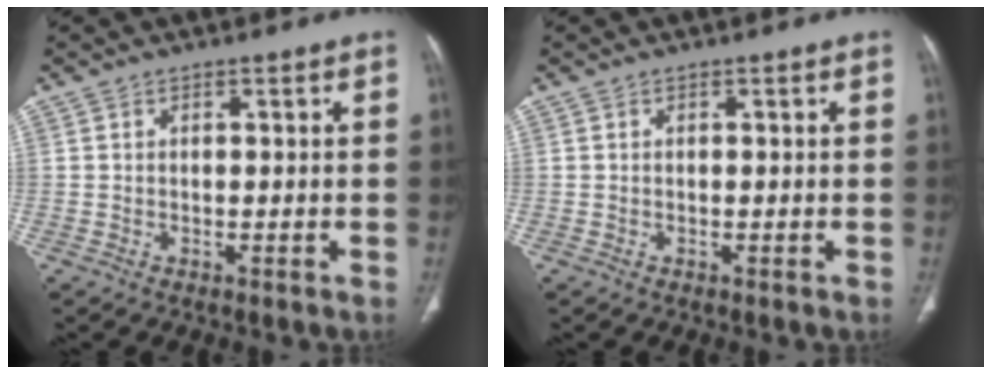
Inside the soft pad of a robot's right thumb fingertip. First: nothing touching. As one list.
[{"total": 0.0}]